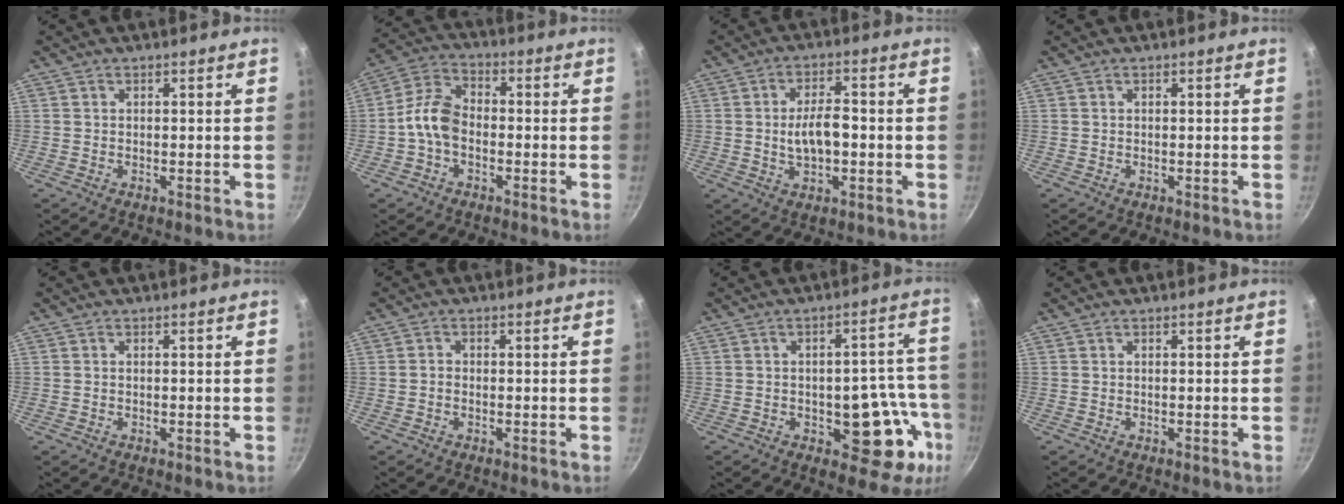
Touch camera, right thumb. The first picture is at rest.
{"total": 7.9, "force": [-1.9, 5.4, 5.5], "torque": [-0.095, 0.032, -0.051]}
{"total": 7.6, "force": [-0.8, 4.0, 6.4], "torque": [-0.098, 0.018, -0.010]}
{"total": 0.0}
{"total": 0.0}
{"total": 1.1, "force": [-0.4, 0.9, 0.5], "torque": [-0.007, 0.006, -0.009]}
{"total": 14.8, "force": [-4.8, 8.3, 11.3], "torque": [-0.063, 0.033, -0.056]}
{"total": 0.0}